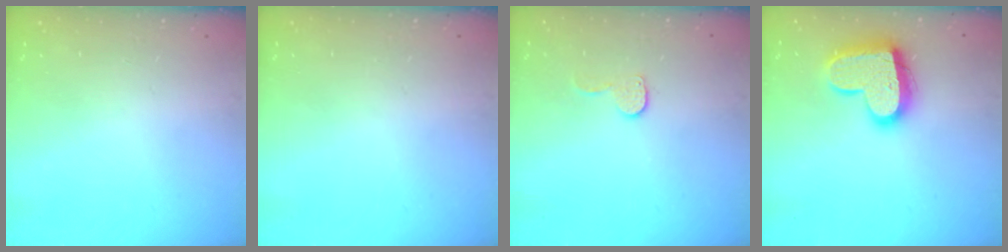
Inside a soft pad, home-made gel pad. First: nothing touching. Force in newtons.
{"total": 0.0}
{"total": 6.0, "press": 5.9, "slide": 0.5}
{"total": 17.6, "press": 17.5, "slide": 1.3}